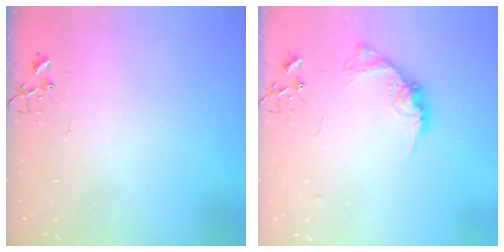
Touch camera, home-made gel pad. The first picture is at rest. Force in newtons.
{"total": 12.6, "press": 12.6, "slide": 0.5}